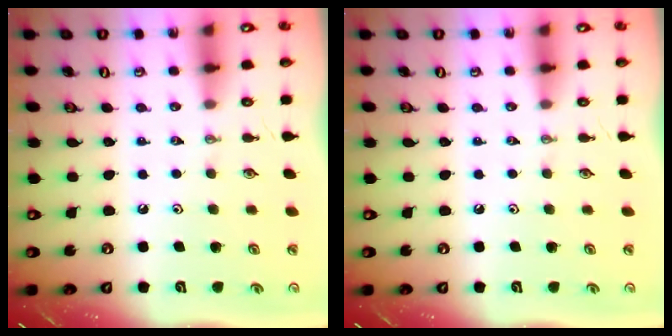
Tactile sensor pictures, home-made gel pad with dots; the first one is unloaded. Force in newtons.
{"total": 0.0}